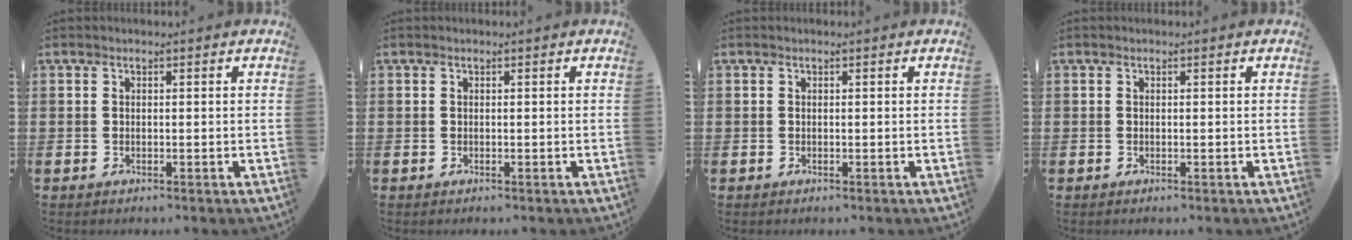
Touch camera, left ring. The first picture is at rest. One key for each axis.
{"total": 0.0}
{"total": 0.0}
{"total": 0.0}